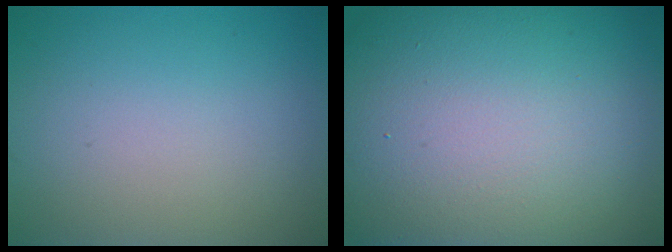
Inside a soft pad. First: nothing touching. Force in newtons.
{"total": 22.2, "press": 22.2, "slide": 1.0}